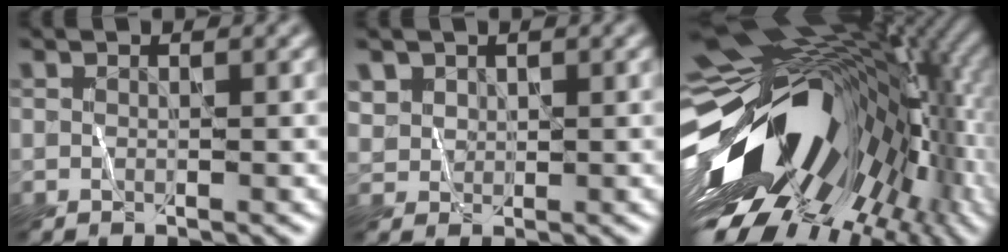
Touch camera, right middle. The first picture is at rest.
{"total": 1.8, "force": [1.0, 1.5, 0.1], "torque": [-0.011, 0.004, 0.032]}
{"total": 18.6, "force": [-2.1, 10.6, 15.1], "torque": [-0.226, -0.025, -0.033]}